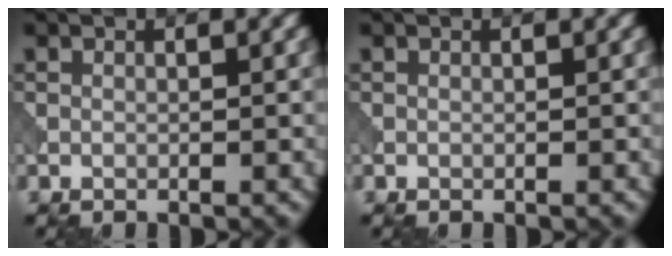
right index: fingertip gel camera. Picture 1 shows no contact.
{"total": 0.0}